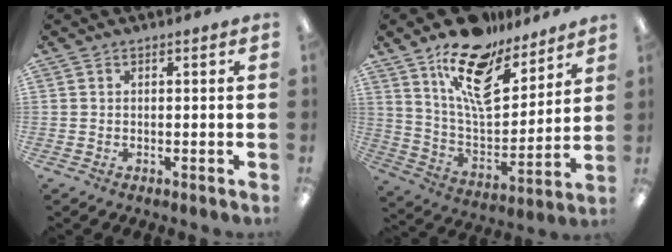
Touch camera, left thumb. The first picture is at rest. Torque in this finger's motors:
{"motor_torque": [0.97, 0.94, 1.23, -1.54, 0.17]}